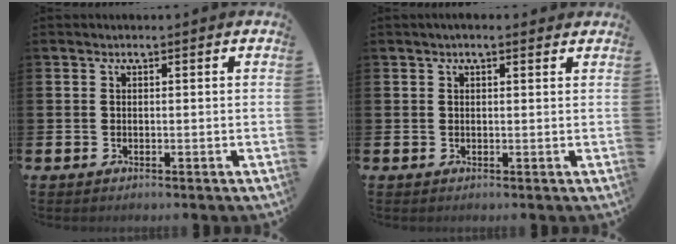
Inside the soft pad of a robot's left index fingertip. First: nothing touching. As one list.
[{"total": 1.3, "force": [1.0, 0.4, 0.7], "torque": [-0.012, 0.004, 0.017]}]